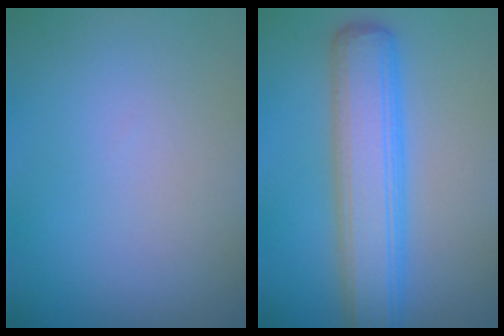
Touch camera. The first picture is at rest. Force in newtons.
{"total": 6.8, "press": 6.8, "slide": 0.2}